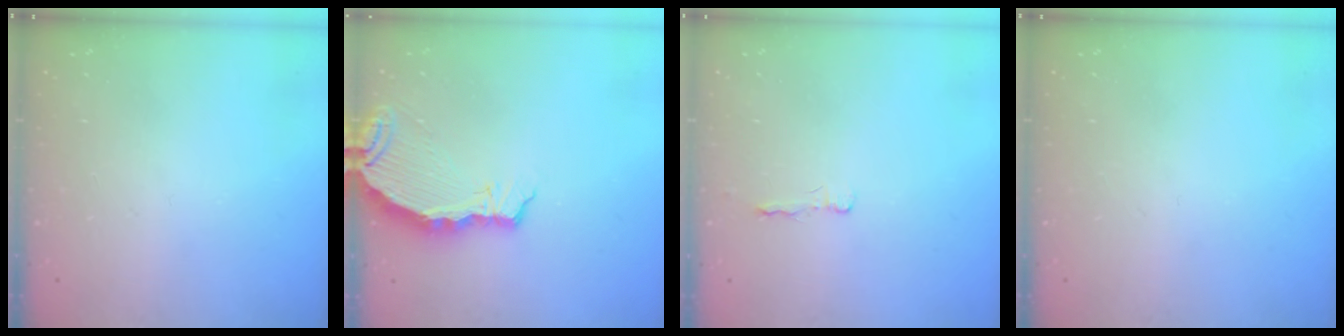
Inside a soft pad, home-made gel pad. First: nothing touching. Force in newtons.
{"total": 5.8, "press": 5.8, "slide": 0.5}
{"total": 2.2, "press": 2.2, "slide": 0.4}
{"total": 0.0}